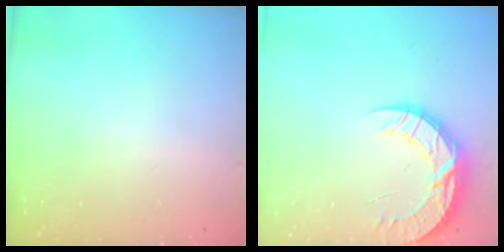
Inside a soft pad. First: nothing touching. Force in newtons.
{"total": 13.0, "press": 12.9, "slide": 1.0}